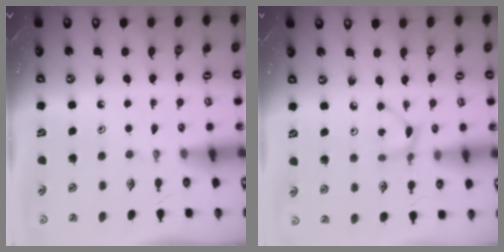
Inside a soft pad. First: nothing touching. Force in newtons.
{"total": 2.5, "press": 2.5, "slide": 0.1}